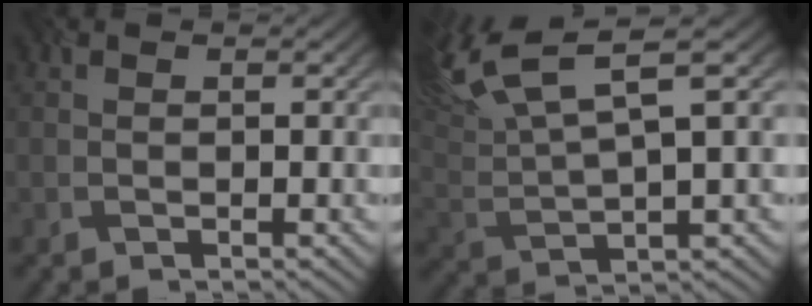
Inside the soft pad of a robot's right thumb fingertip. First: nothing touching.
{"total": 11.1, "force": [6.7, 2.9, 8.4], "torque": [-0.185, 0.025, 0.127]}